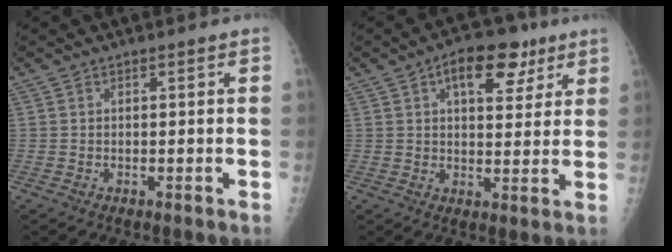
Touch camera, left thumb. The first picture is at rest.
{"total": 10.5, "force": [5.3, 5.6, 7.2], "torque": [-0.067, -0.009, 0.073]}